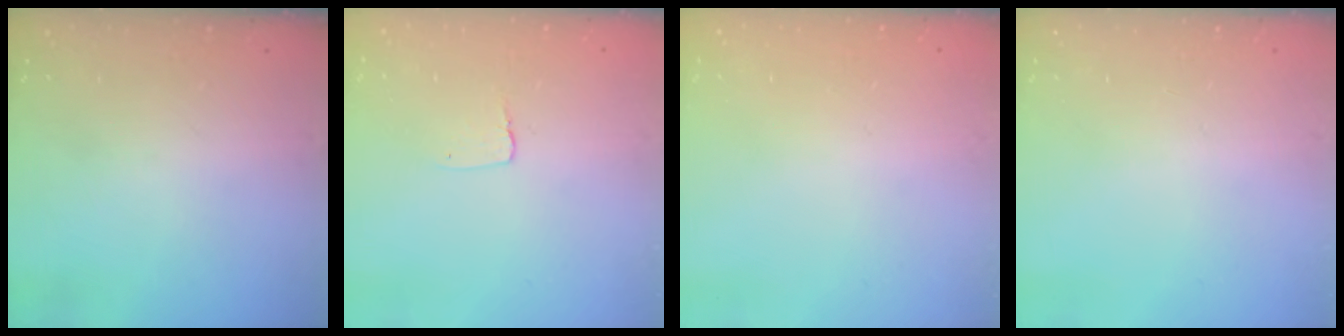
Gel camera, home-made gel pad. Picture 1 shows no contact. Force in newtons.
{"total": 2.9, "press": 2.9, "slide": 0.2}
{"total": 0.0}
{"total": 0.0}